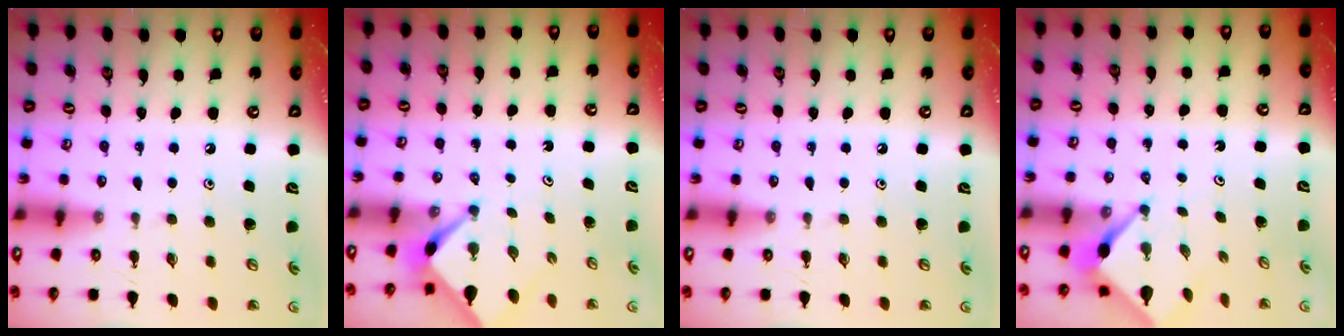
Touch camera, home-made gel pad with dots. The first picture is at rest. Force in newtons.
{"total": 2.5, "press": 2.5, "slide": 0.3}
{"total": 0.0}
{"total": 3.1, "press": 3.1, "slide": 0.2}